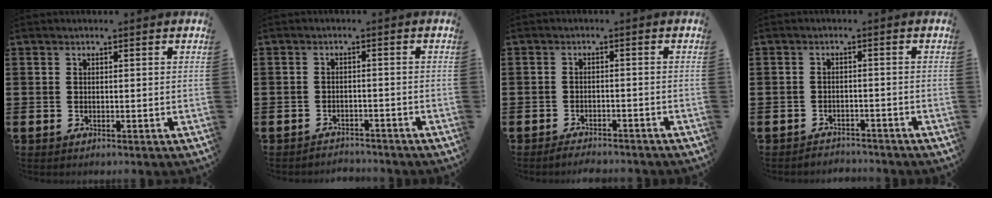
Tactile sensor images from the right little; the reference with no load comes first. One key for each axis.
{"total": 1.9, "fx": -1.9, "fy": 0.0, "fz": -0.2, "tx": -0.003, "ty": 0.004, "tz": -0.043}
{"total": 1.9, "fx": -1.9, "fy": 0.0, "fz": 0.1, "tx": -0.007, "ty": 0.003, "tz": -0.038}
{"total": 1.8, "fx": -1.8, "fy": 0.1, "fz": -0.2, "tx": -0.003, "ty": 0.004, "tz": -0.040}